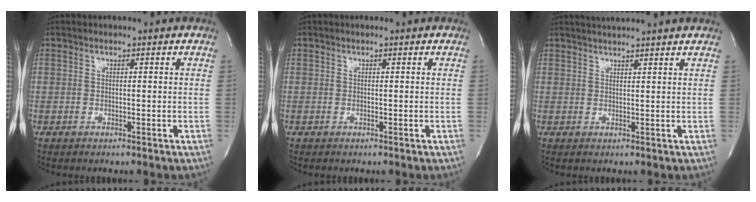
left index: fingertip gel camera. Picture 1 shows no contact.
{"total": 0.0}
{"total": 6.6, "force": [6.0, -0.8, 2.5], "torque": [-0.038, 0.026, 0.075]}